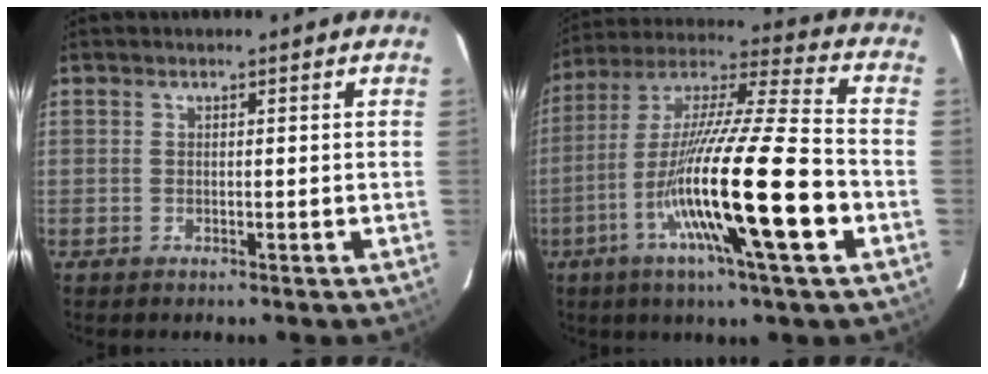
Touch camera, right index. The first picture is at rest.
{"total": 21.3, "force": [-6.7, 0.3, 20.2], "torque": [-0.372, -0.023, -0.124]}